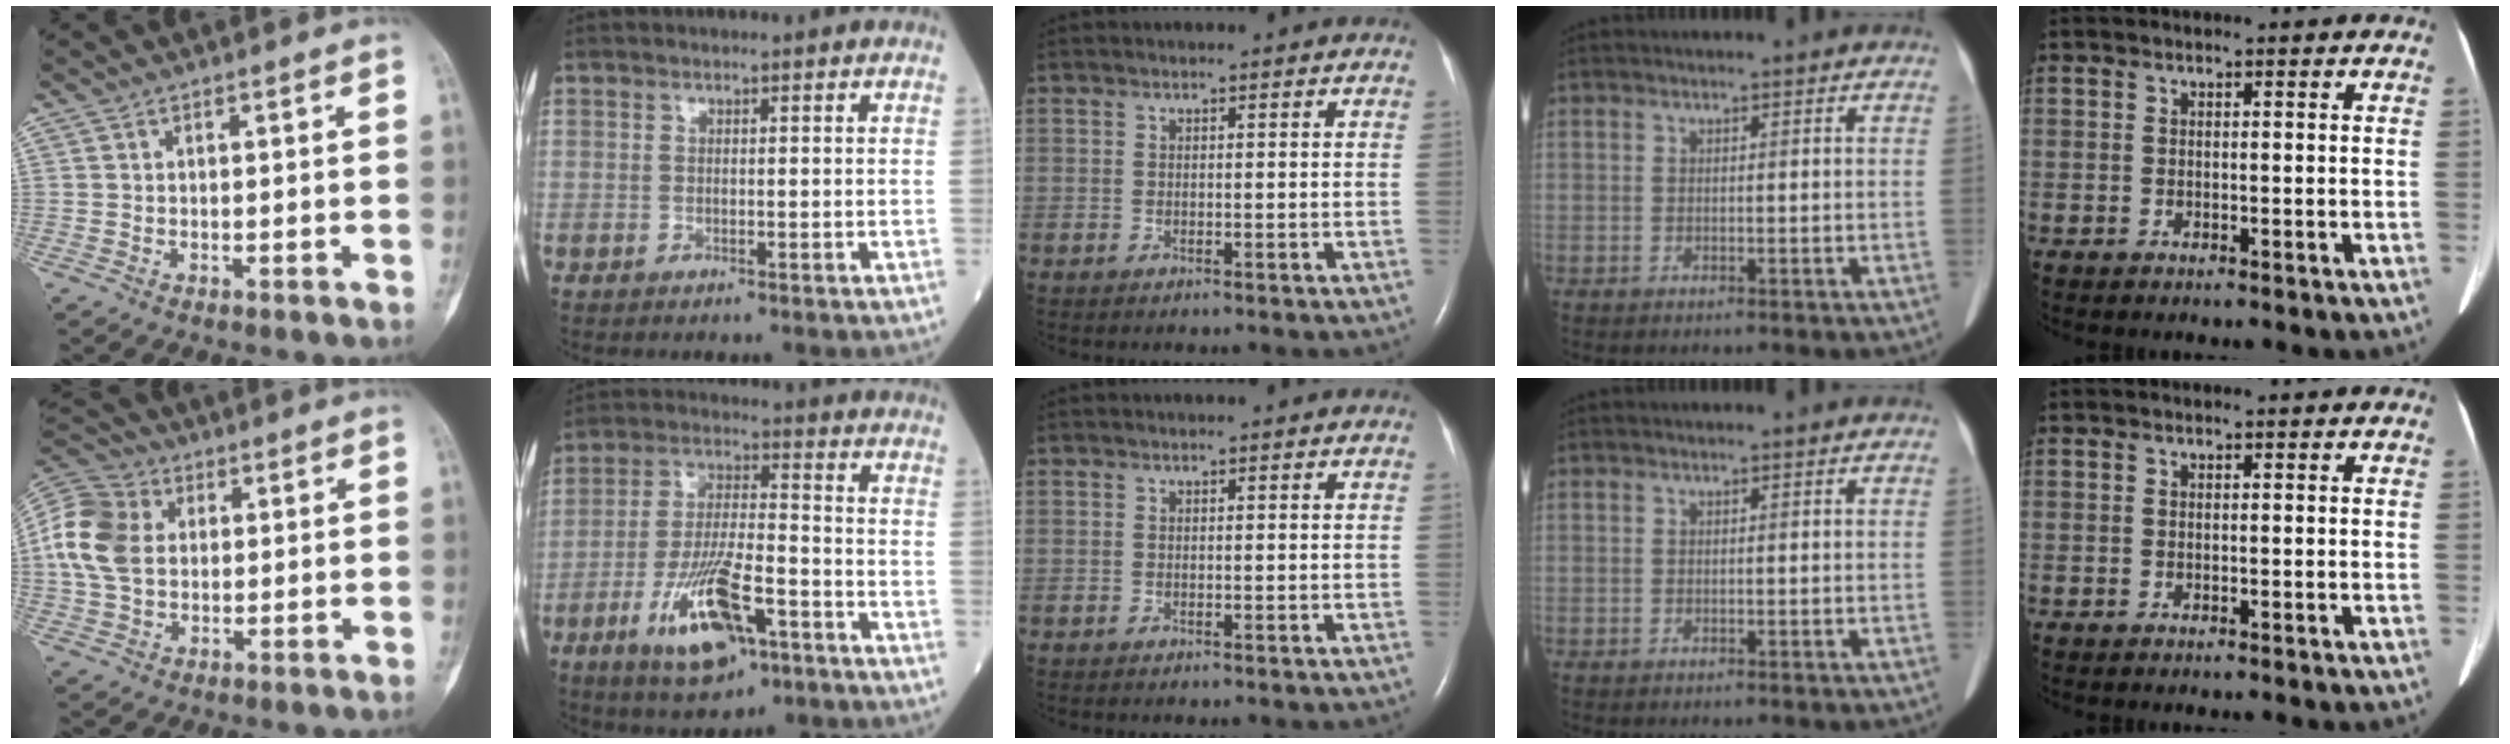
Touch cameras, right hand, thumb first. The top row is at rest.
{"thumb": {"total": 13.0, "force": [1.9, 9.7, 8.4], "torque": [-0.168, 0.014, 0.029]}, "index": {"total": 13.6, "force": [-6.5, 3.9, 11.3], "torque": [-0.221, -0.010, -0.111]}}